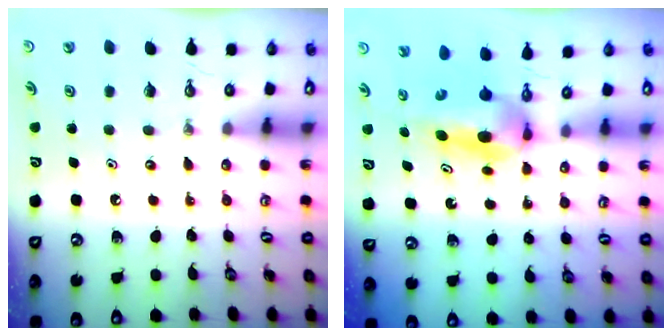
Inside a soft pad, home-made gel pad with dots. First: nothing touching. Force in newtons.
{"total": 5.9, "press": 4.5, "slide": 3.8}